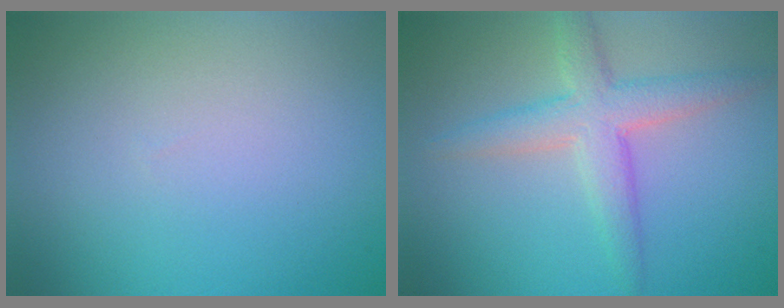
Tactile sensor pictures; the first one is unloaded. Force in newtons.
{"total": 4.0, "press": 4.0, "slide": 0.2}